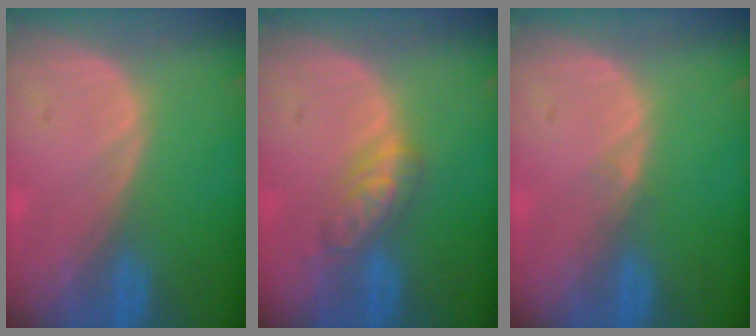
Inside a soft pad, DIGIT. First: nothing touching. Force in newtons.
{"total": 4.5, "press": 4.5, "slide": 0.3}
{"total": 0.7, "press": 0.7, "slide": 0.1}